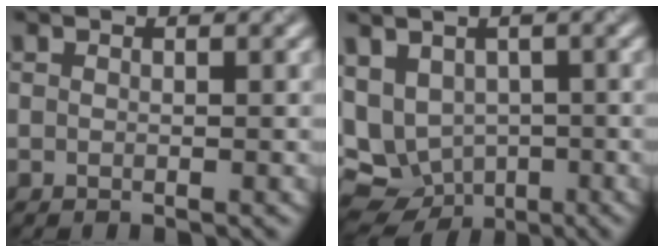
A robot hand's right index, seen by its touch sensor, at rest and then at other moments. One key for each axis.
{"total": 8.4, "fx": -1.0, "fy": 6.9, "fz": 4.6, "tx": -0.096, "ty": 0.006, "tz": 0.002}